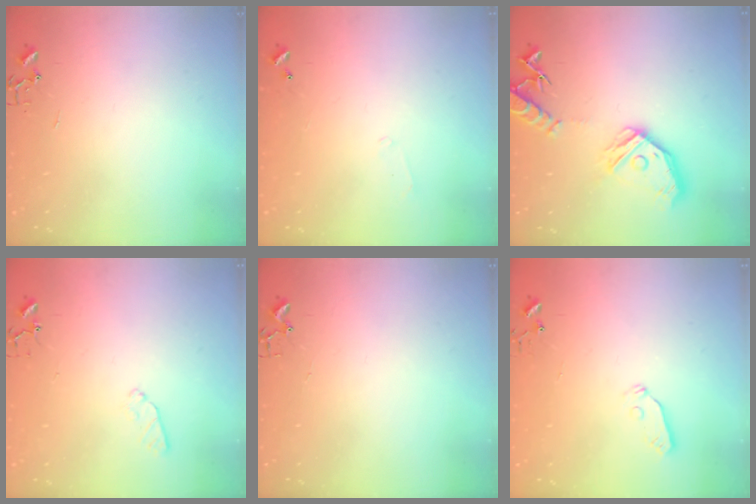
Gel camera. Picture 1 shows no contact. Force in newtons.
{"total": 5.0, "press": 5.0, "slide": 0.9}
{"total": 17.1, "press": 16.9, "slide": 2.2}
{"total": 5.3, "press": 5.2, "slide": 0.7}
{"total": 1.7, "press": 1.6, "slide": 0.2}
{"total": 4.3, "press": 4.3, "slide": 0.3}